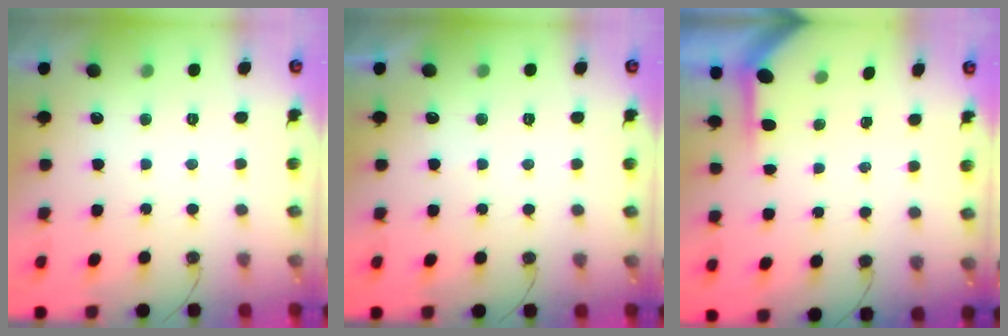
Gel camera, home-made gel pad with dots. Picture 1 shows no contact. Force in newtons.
{"total": 2.0, "press": 2.0, "slide": 0.4}
{"total": 3.7, "press": 3.7, "slide": 0.3}